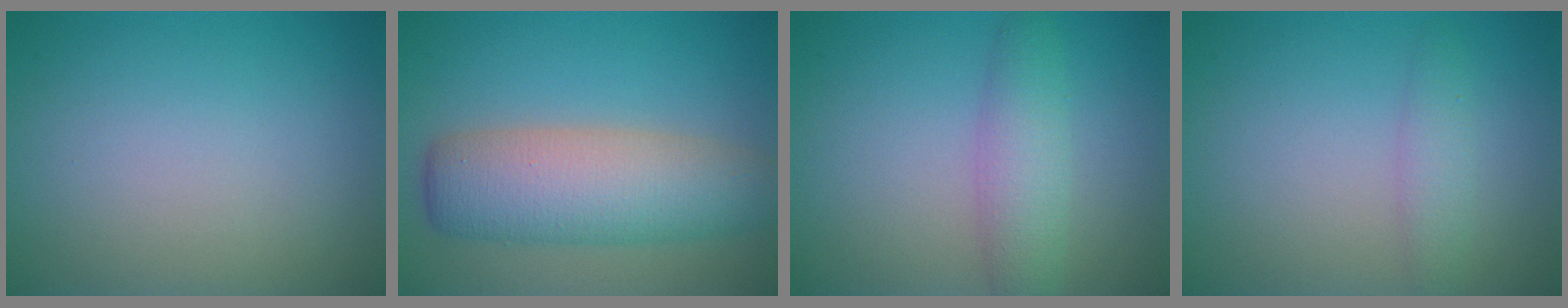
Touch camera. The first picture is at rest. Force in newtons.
{"total": 7.6, "press": 7.6, "slide": 0.3}
{"total": 3.5, "press": 3.5, "slide": 0.1}
{"total": 1.8, "press": 1.8, "slide": 0.1}